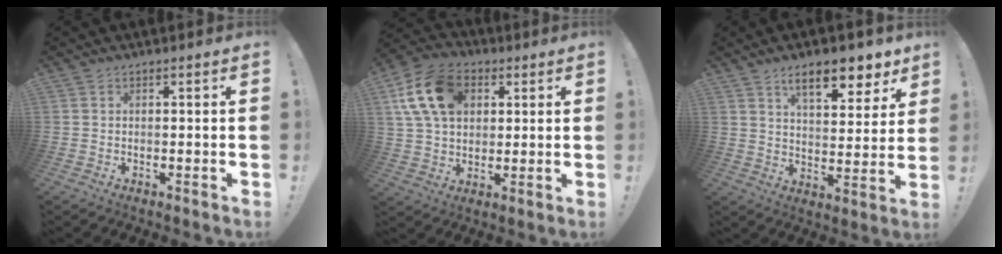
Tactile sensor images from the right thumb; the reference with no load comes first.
{"total": 16.9, "force": [5.6, 12.2, 10.3], "torque": [-0.169, -0.012, 0.108]}
{"total": 12.7, "force": [8.1, 4.5, 8.6], "torque": [-0.120, -0.041, 0.136]}